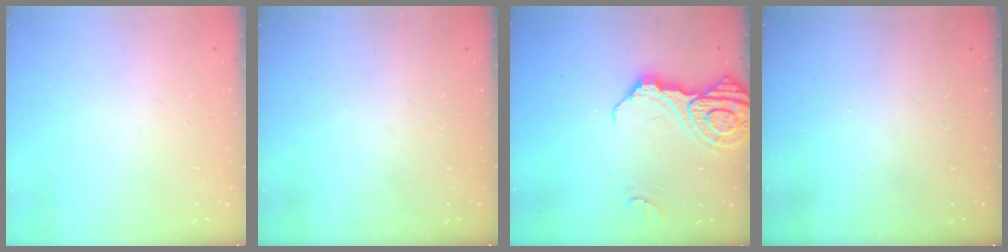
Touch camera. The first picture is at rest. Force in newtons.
{"total": 0.0}
{"total": 15.5, "press": 15.3, "slide": 1.8}
{"total": 0.0}